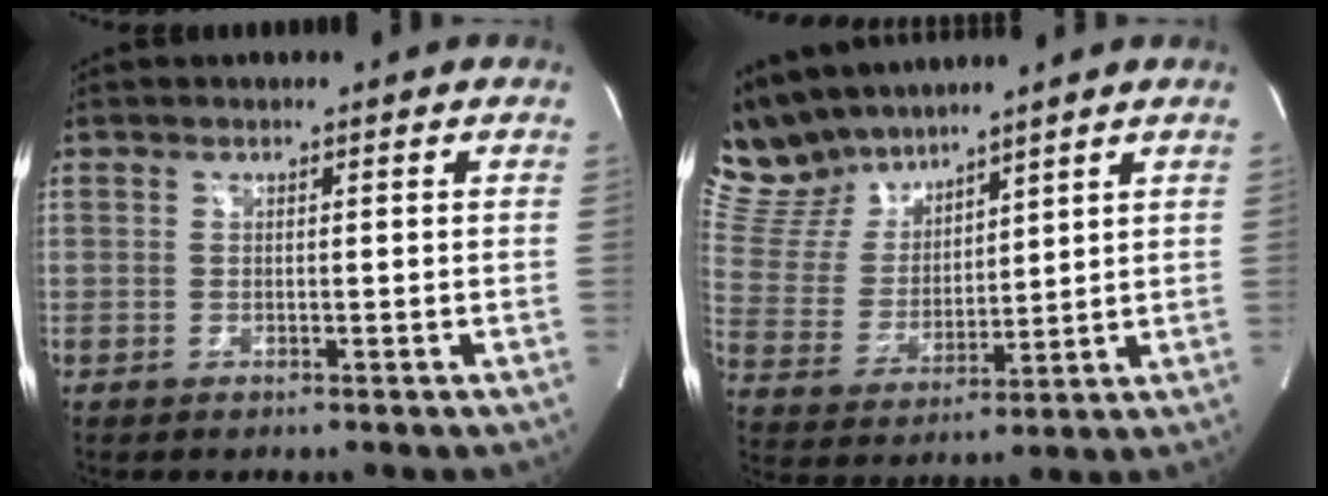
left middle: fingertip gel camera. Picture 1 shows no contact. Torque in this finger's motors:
{"motor_torque": [0.74, -1.06, 0.05, -0.06]}